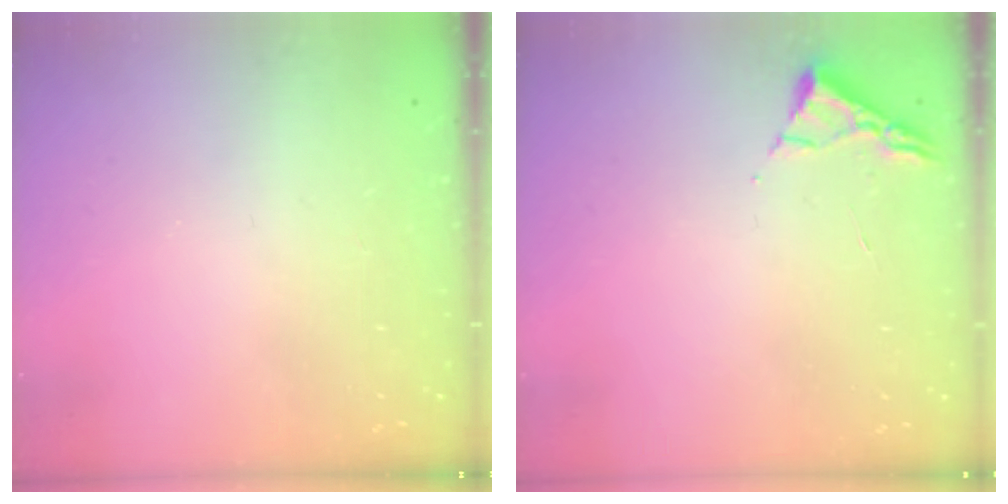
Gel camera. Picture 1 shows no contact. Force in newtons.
{"total": 3.0, "press": 2.9, "slide": 0.4}